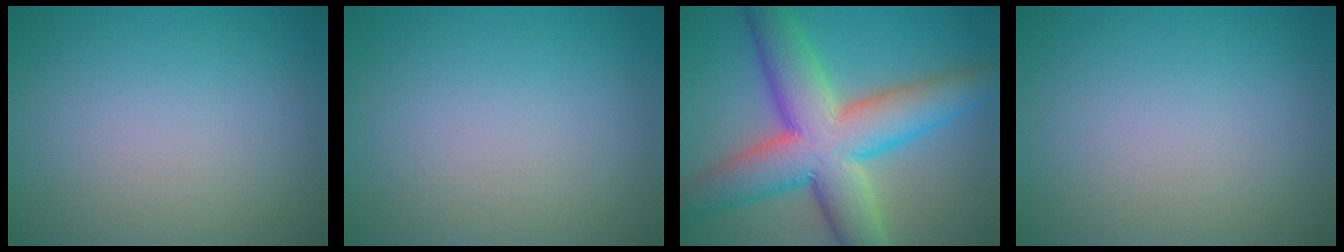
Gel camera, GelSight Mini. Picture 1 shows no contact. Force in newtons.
{"total": 0.0}
{"total": 11.4, "press": 11.4, "slide": 0.4}
{"total": 0.0}